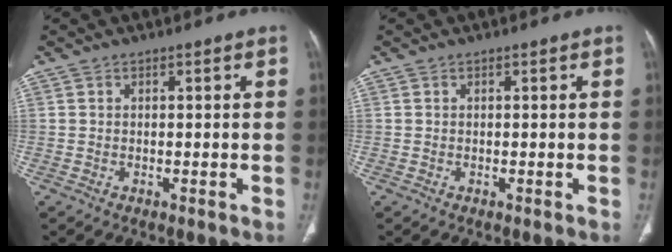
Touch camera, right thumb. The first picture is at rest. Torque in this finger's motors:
{"motor_torque": [0.10, 0.10, -0.05, -0.04, 0.00]}